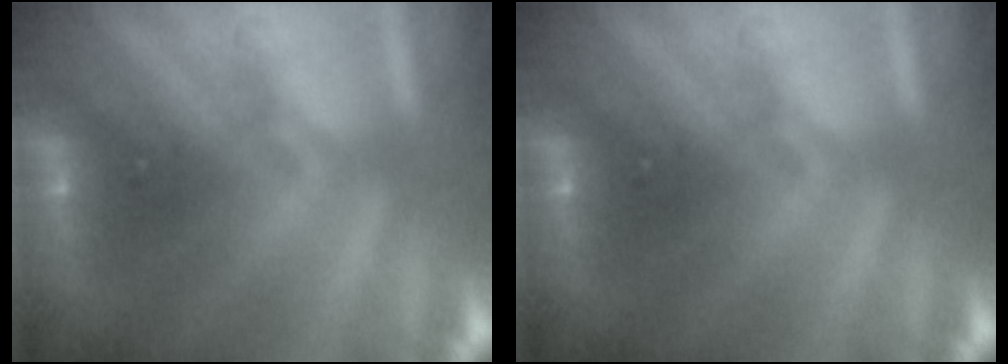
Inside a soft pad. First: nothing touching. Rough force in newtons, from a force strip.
{"total": 0.0}